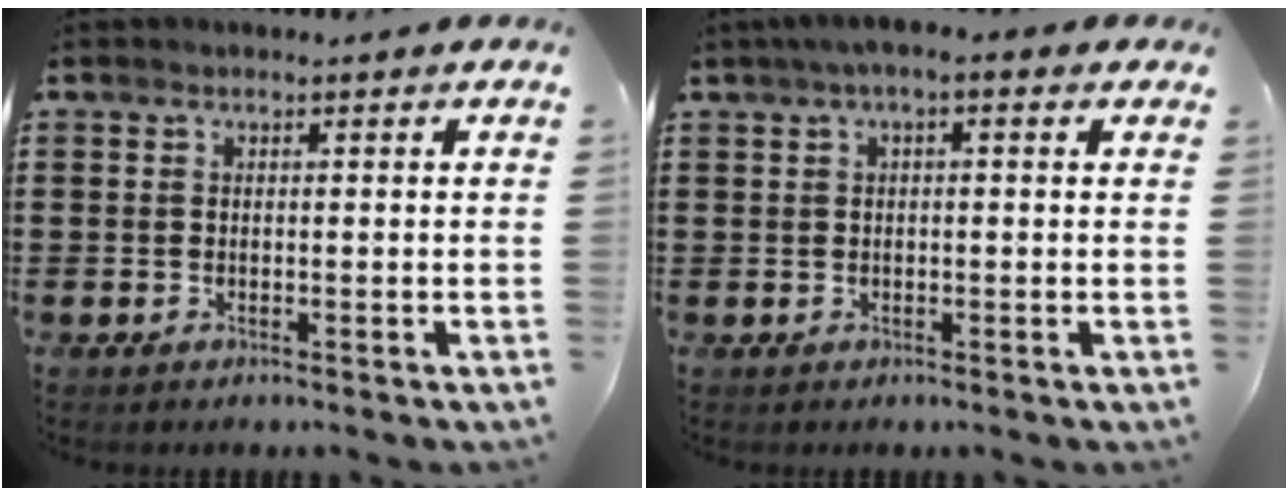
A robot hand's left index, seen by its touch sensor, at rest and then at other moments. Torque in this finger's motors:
{"motor_torque": [2.14, 0.00, 0.76, 0.20]}